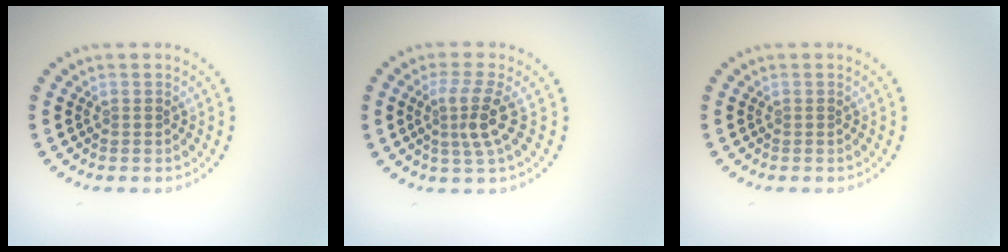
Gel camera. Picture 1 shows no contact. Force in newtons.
{"total": 3.0, "press": 2.3, "slide": 1.9}
{"total": 0.0}